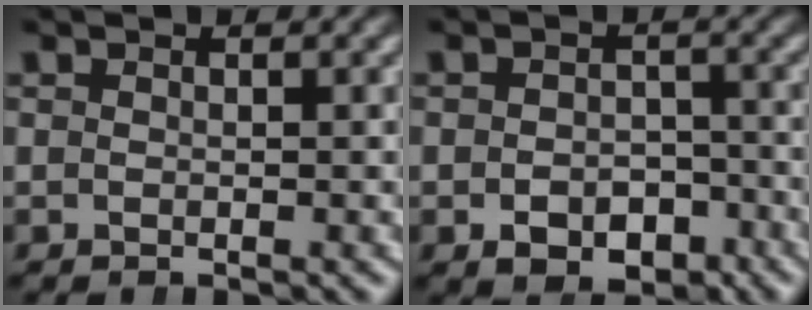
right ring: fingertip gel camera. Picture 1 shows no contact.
{"total": 3.8, "force": [-2.8, 2.2, 1.4], "torque": [-0.007, -0.019, -0.039]}